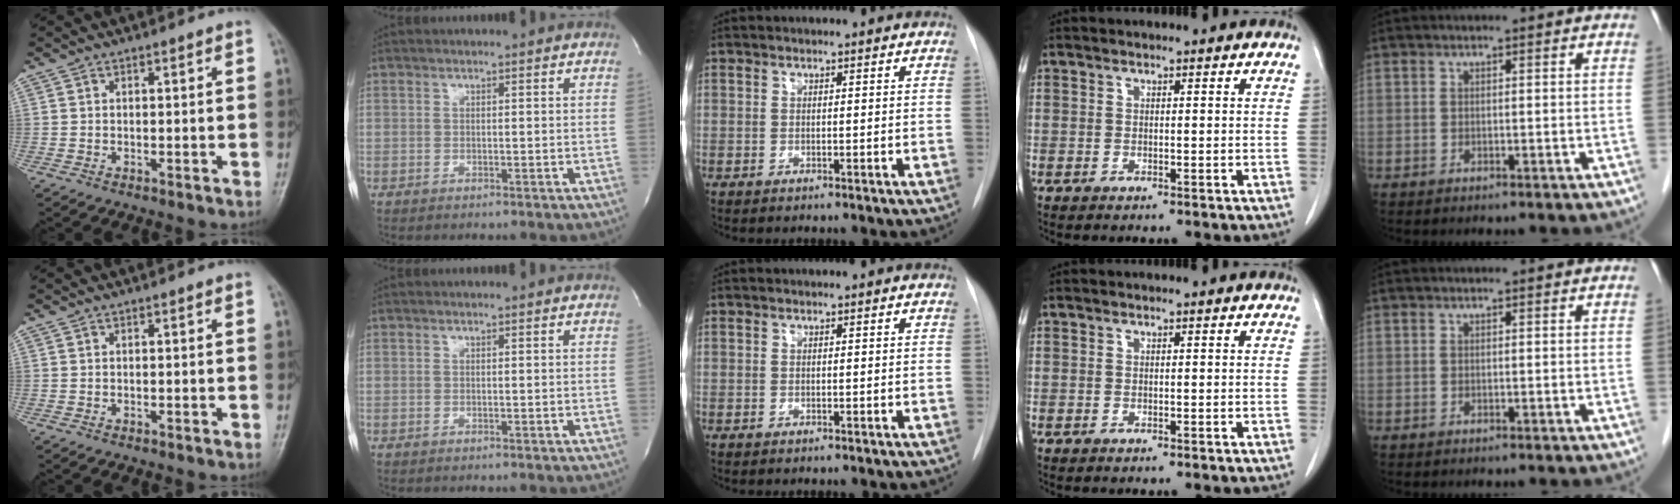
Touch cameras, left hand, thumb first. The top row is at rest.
{}